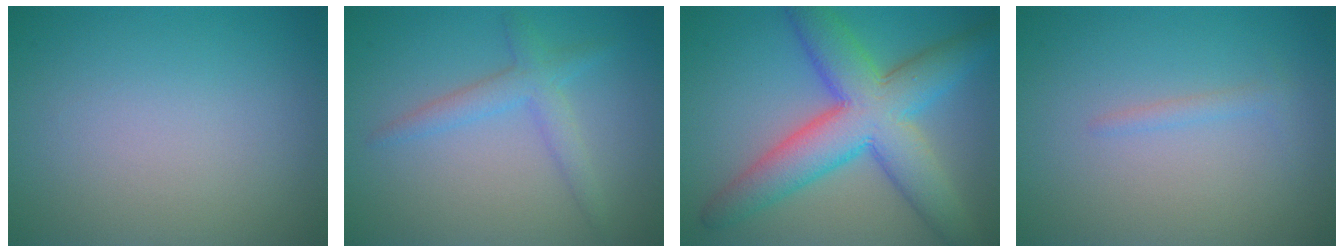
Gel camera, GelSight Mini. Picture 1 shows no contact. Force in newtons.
{"total": 2.5, "press": 2.5, "slide": 0.1}
{"total": 9.5, "press": 9.5, "slide": 0.2}
{"total": 0.9, "press": 0.9, "slide": 0.1}